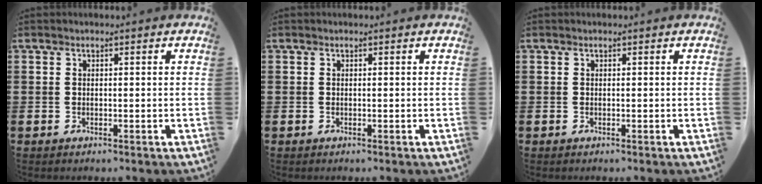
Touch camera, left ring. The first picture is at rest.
{"total": 0.0}
{"total": 0.0}